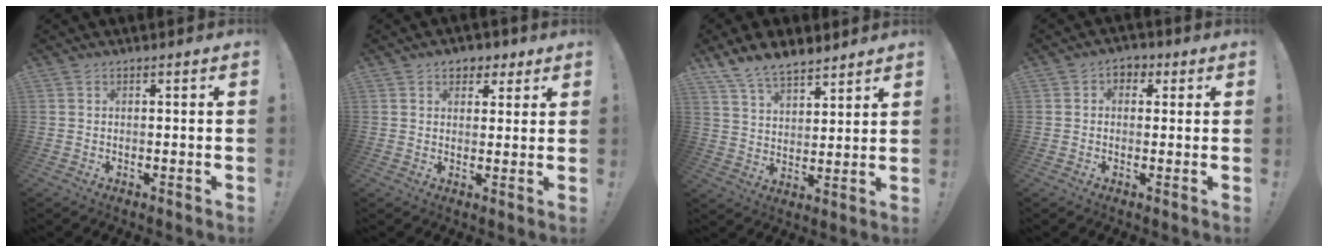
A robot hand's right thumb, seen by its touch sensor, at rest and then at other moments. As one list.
[{"total": 5.2, "force": [2.8, 3.9, 1.9], "torque": [-0.014, -0.012, 0.050]}, {"total": 10.0, "force": [8.4, 4.3, 3.4], "torque": [-0.065, -0.055, 0.162]}, {"total": 3.7, "force": [0.6, 3.1, 2.0], "torque": [-0.017, 0.001, 0.008]}]